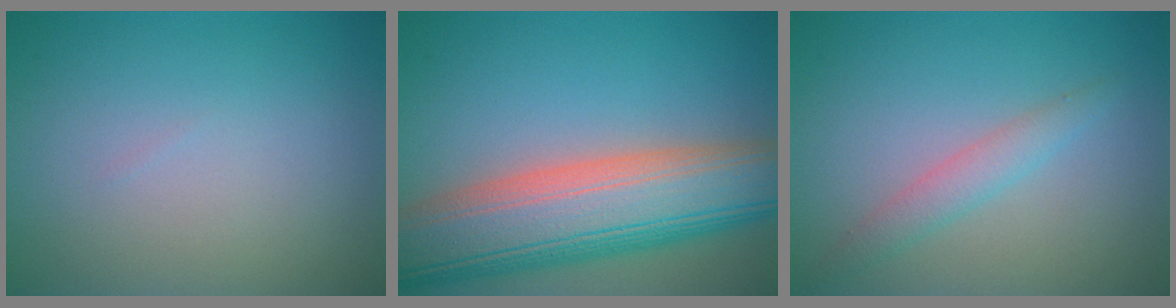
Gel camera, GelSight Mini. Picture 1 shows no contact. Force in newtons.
{"total": 12.5, "press": 12.5, "slide": 0.8}
{"total": 2.0, "press": 2.0, "slide": 0.2}